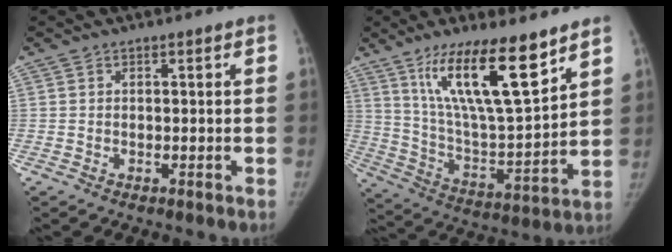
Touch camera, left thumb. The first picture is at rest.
{"total": 19.1, "force": [11.8, 4.3, 14.4], "torque": [-0.229, -0.065, 0.220]}